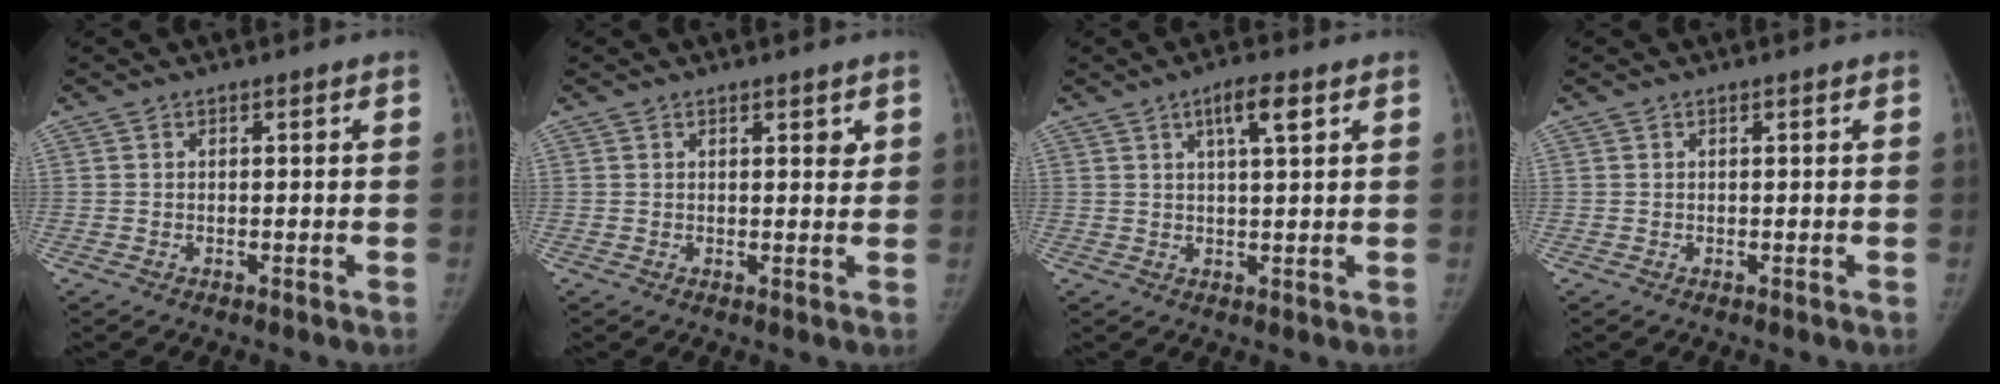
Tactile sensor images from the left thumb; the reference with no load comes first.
{"total": 1.9, "force": [1.0, 0.8, 1.4], "torque": [-0.010, -0.004, 0.013]}
{"total": 5.1, "force": [2.4, 1.0, 4.4], "torque": [-0.073, -0.002, 0.040]}
{"total": 0.0}